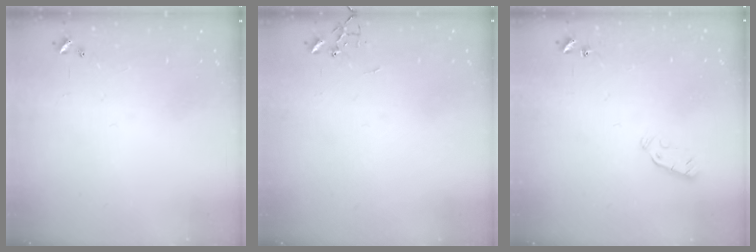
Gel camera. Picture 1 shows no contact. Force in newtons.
{"total": 0.0}
{"total": 3.3, "press": 3.1, "slide": 1.0}